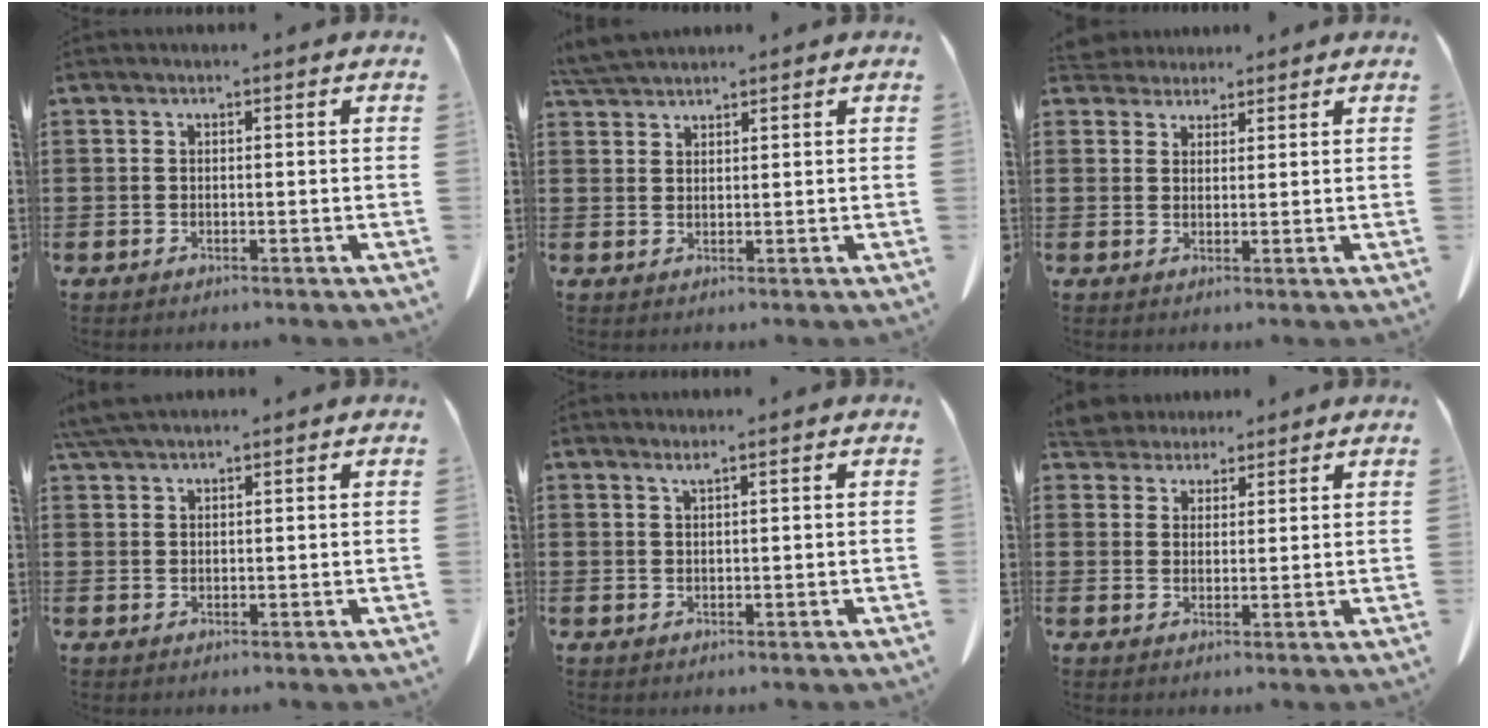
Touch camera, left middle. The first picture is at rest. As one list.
[{"total": 3.7, "force": [3.5, 0.5, 1.0], "torque": [-0.029, -0.003, 0.068]}, {"total": 2.9, "force": [2.7, 1.0, 0.0], "torque": [-0.009, 0.001, 0.053]}, {"total": 3.4, "force": [2.9, 0.5, 1.7], "torque": [-0.042, 0.001, 0.056]}, {"total": 1.0, "force": [0.8, -0.1, 0.6], "torque": [-0.011, -0.003, 0.015]}, {"total": 3.9, "force": [3.6, 1.4, 0.2], "torque": [-0.019, -0.006, 0.069]}]